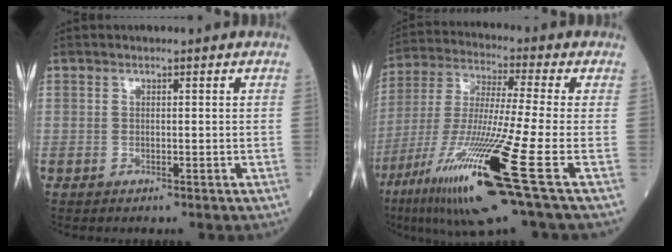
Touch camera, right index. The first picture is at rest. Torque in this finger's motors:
{"motor_torque": [1.76, -0.38, 1.06, 0.21]}